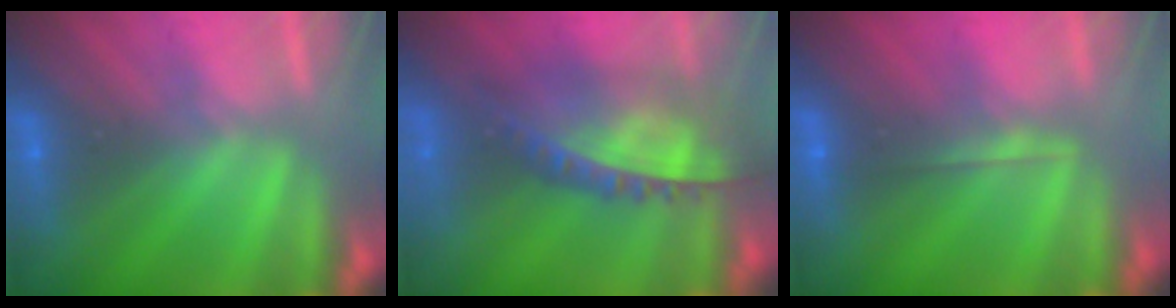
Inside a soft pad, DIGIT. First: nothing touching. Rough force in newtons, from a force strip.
{"total": 8.8}
{"total": 1.8}